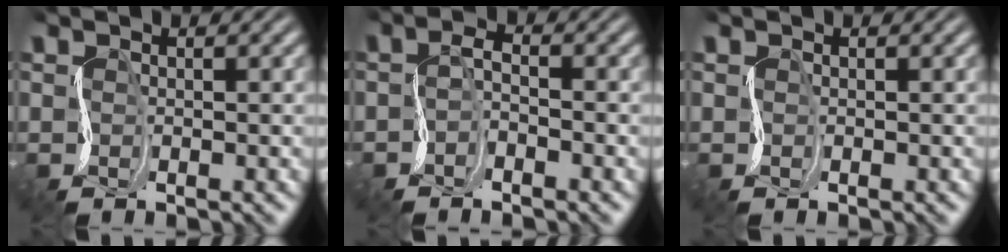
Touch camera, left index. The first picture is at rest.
{"total": 1.1, "force": [-0.8, 0.2, 0.7], "torque": [-0.014, 0.006, -0.022]}
{"total": 0.0}